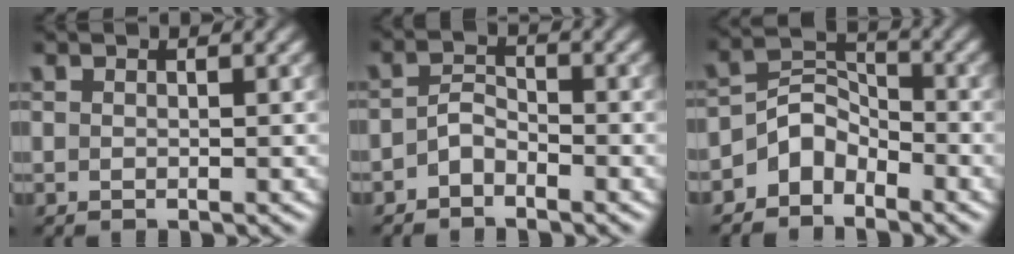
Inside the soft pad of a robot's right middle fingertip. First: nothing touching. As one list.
[{"total": 1.8, "force": [-1.3, 0.9, 0.9], "torque": [-0.019, 0.009, -0.028]}, {"total": 3.5, "force": [-2.5, 2.1, 1.1], "torque": [-0.015, 0.011, -0.055]}]